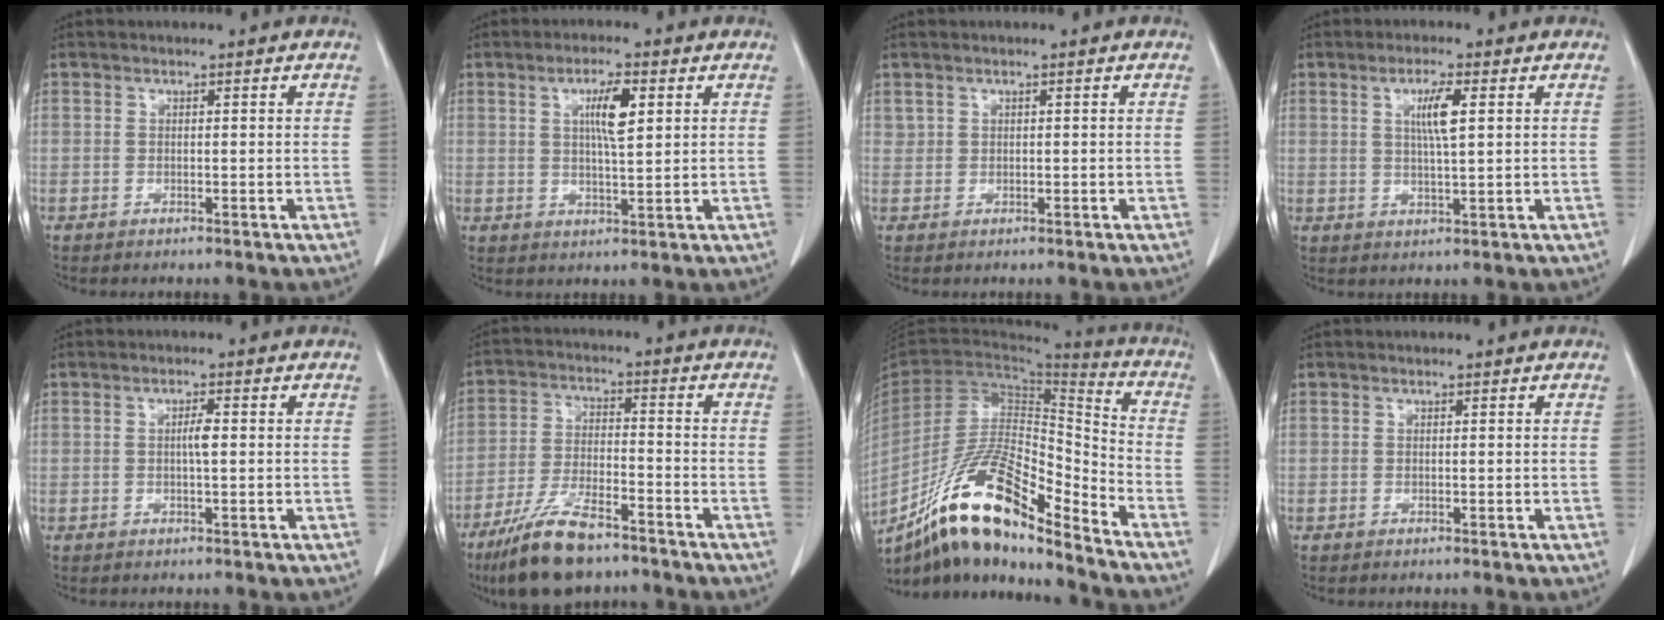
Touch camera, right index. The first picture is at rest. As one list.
[{"total": 5.7, "force": [1.9, 0.8, 5.3], "torque": [-0.094, 0.000, 0.033]}, {"total": 0.6, "force": [0.4, 0.4, 0.0], "torque": [0.007, 0.007, 0.009]}, {"total": 4.8, "force": [1.4, 0.3, 4.5], "torque": [-0.083, -0.002, 0.026]}, {"total": 1.9, "force": [0.1, 0.2, 1.9], "torque": [-0.035, 0.002, 0.001]}, {"total": 11.9, "force": [-8.7, 3.1, 7.4], "torque": [-0.151, -0.023, -0.159]}, {"total": 18.8, "force": [-13.1, 3.6, 13.0], "torque": [-0.246, 0.003, -0.233]}, {"total": 0.0}]